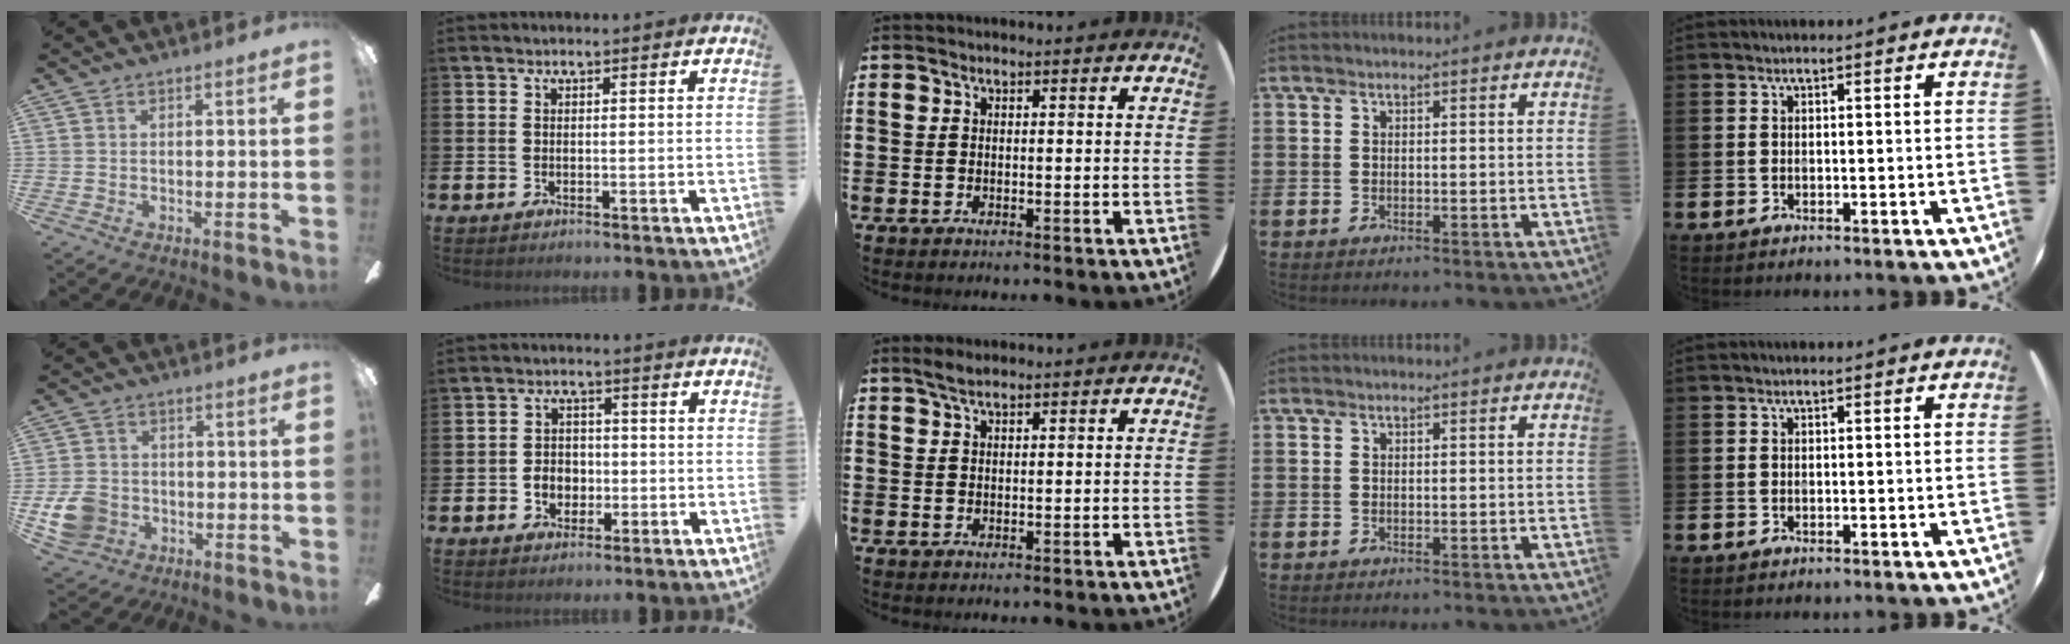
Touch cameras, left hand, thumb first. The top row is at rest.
{"thumb": {"total": 8.5, "force": [-2.8, 7.0, 3.8], "torque": [-0.086, 0.025, -0.050]}, "index": {"total": 3.3, "force": [-0.8, 2.9, 1.5], "torque": [-0.018, -0.001, -0.024]}, "middle": {"total": 1.7, "force": [1.4, 0.4, 0.9], "torque": [-0.019, 0.003, 0.026]}}